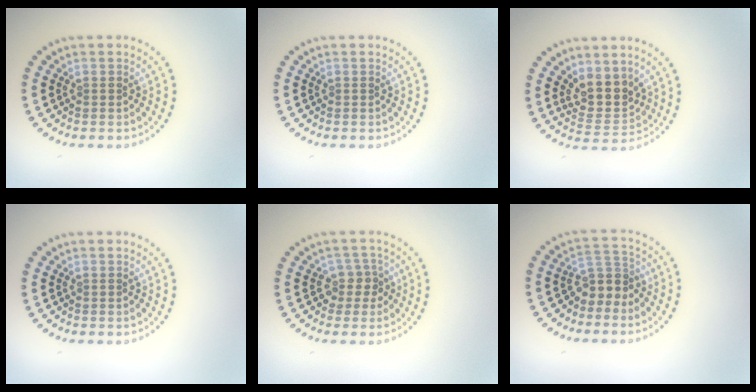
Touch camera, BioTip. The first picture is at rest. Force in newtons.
{"total": 0.0}
{"total": 3.5, "press": 2.9, "slide": 2.0}
{"total": 0.0}
{"total": 2.1, "press": 1.7, "slide": 1.2}
{"total": 2.8, "press": 2.1, "slide": 1.8}